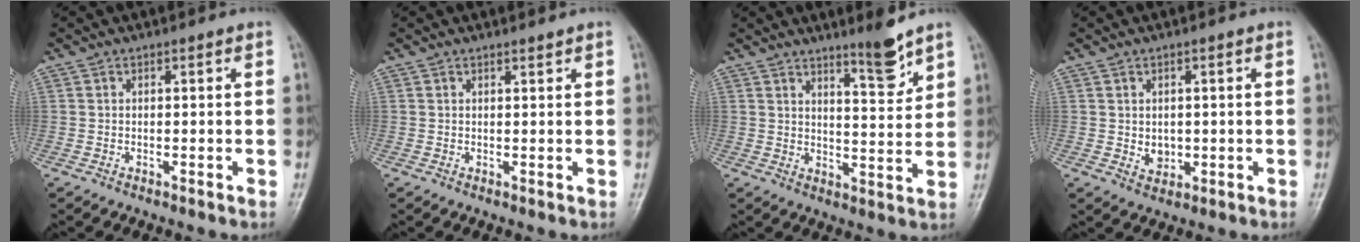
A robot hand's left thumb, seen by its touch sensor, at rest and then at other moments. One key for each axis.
{"total": 0.7, "fx": 0.6, "fy": 0.0, "fz": 0.2, "tx": -0.004, "ty": -0.006, "tz": 0.010}
{"total": 6.6, "fx": 5.1, "fy": 0.9, "fz": 4.1, "tx": -0.052, "ty": -0.049, "tz": 0.082}
{"total": 2.8, "fx": 0.1, "fy": 2.3, "fz": 1.6, "tx": -0.015, "ty": -0.003, "tz": 0.009}